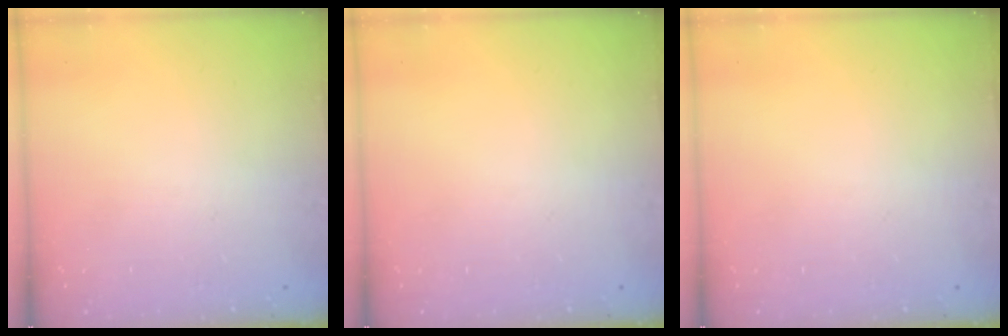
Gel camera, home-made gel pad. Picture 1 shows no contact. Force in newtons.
{"total": 0.0}
{"total": 0.0}